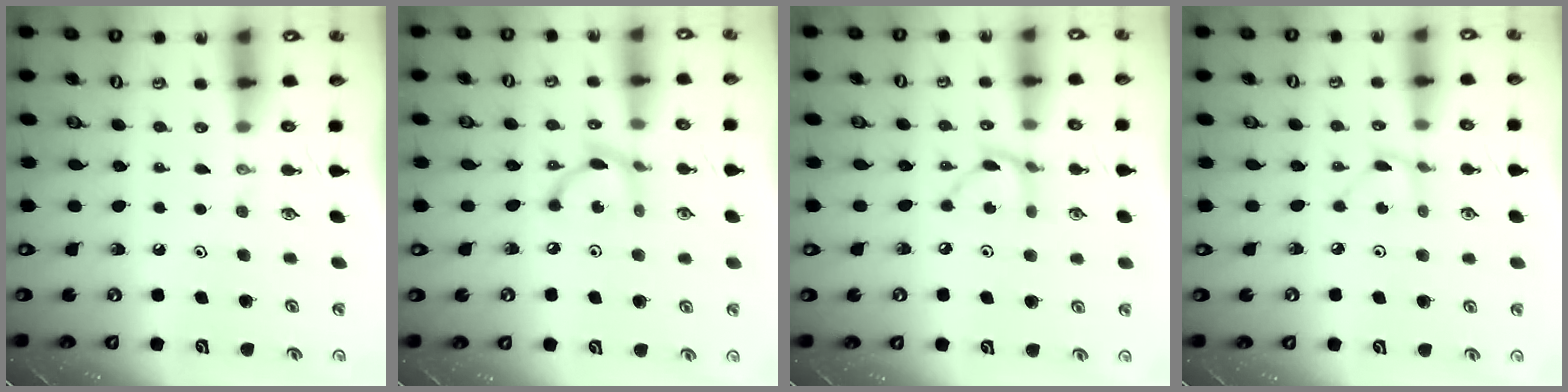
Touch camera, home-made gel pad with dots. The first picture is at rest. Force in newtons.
{"total": 7.1, "press": 7.1, "slide": 0.1}
{"total": 5.9, "press": 5.9, "slide": 0.3}
{"total": 1.8, "press": 1.8, "slide": 0.1}